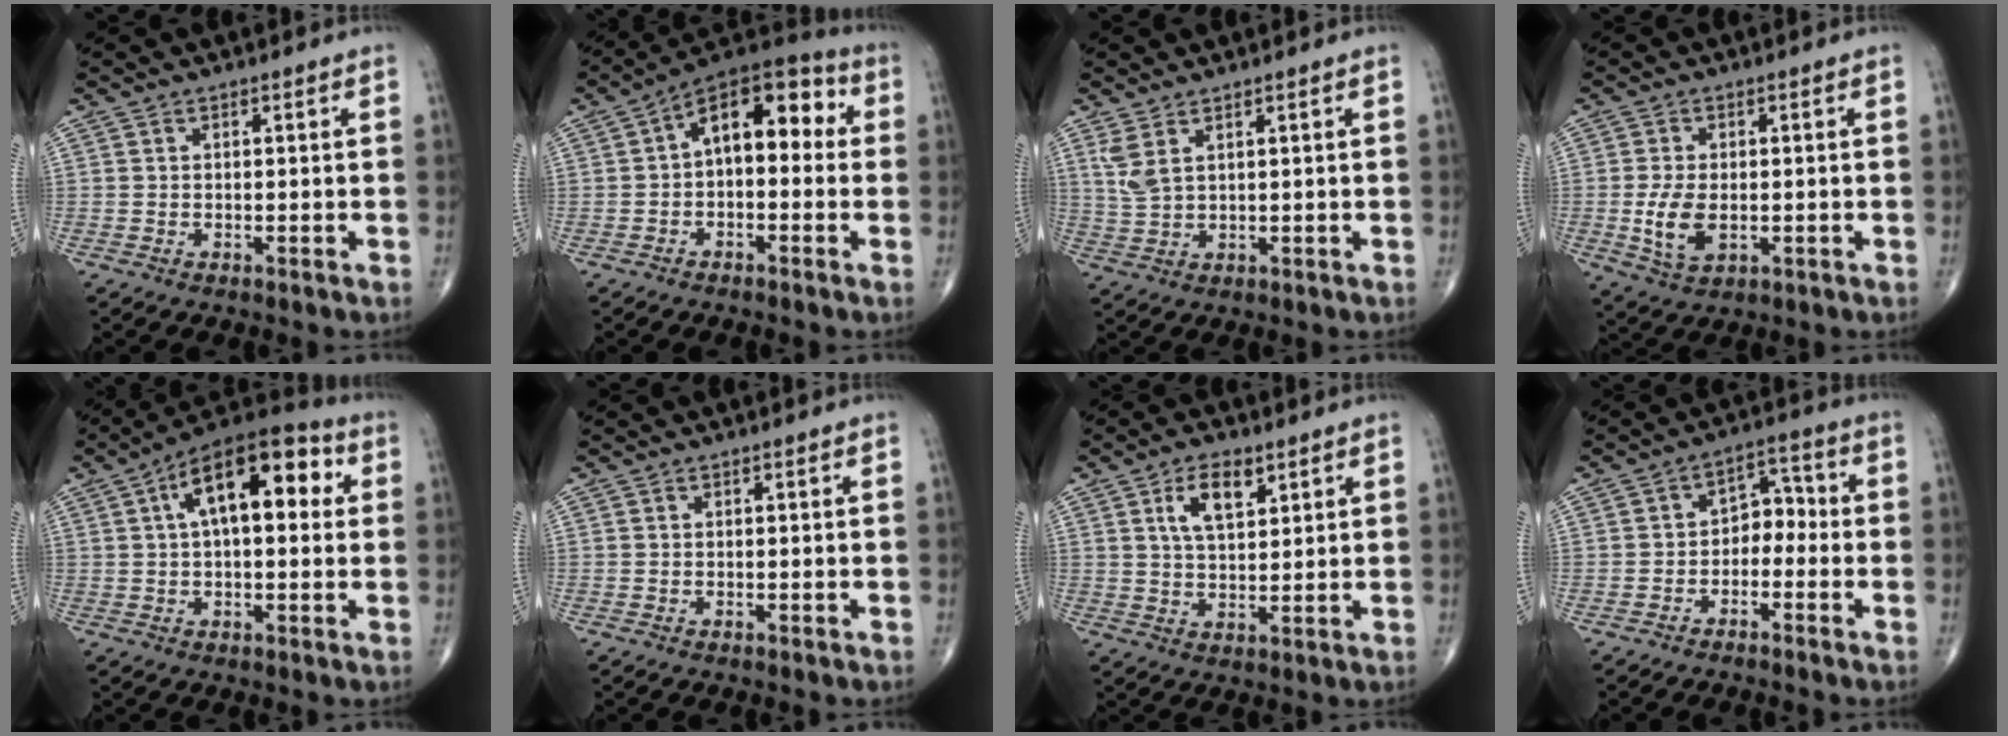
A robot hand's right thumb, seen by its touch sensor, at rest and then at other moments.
{"total": 12.9, "force": [1.2, 7.3, 10.6], "torque": [-0.123, 0.044, -0.001]}
{"total": 4.1, "force": [2.2, 1.6, 3.1], "torque": [-0.073, -0.005, 0.055]}
{"total": 6.8, "force": [-0.9, 3.9, 5.5], "torque": [-0.107, -0.009, -0.010]}
{"total": 16.5, "force": [4.3, 7.8, 13.9], "torque": [-0.192, 0.032, 0.058]}
{"total": 0.0}
{"total": 7.0, "force": [3.4, 3.4, 5.1], "torque": [-0.081, -0.015, 0.062]}
{"total": 5.6, "force": [-1.8, 3.9, 3.5], "torque": [-0.030, 0.039, -0.042]}